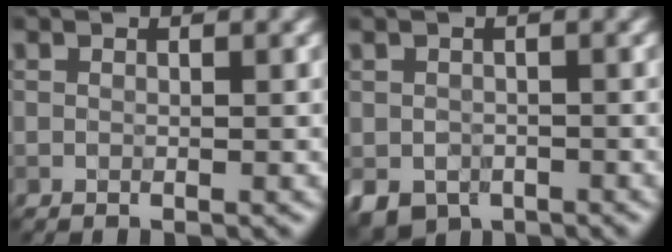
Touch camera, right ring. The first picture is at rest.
{"total": 3.4, "force": [-1.6, 2.4, 1.7], "torque": [-0.034, -0.013, -0.030]}